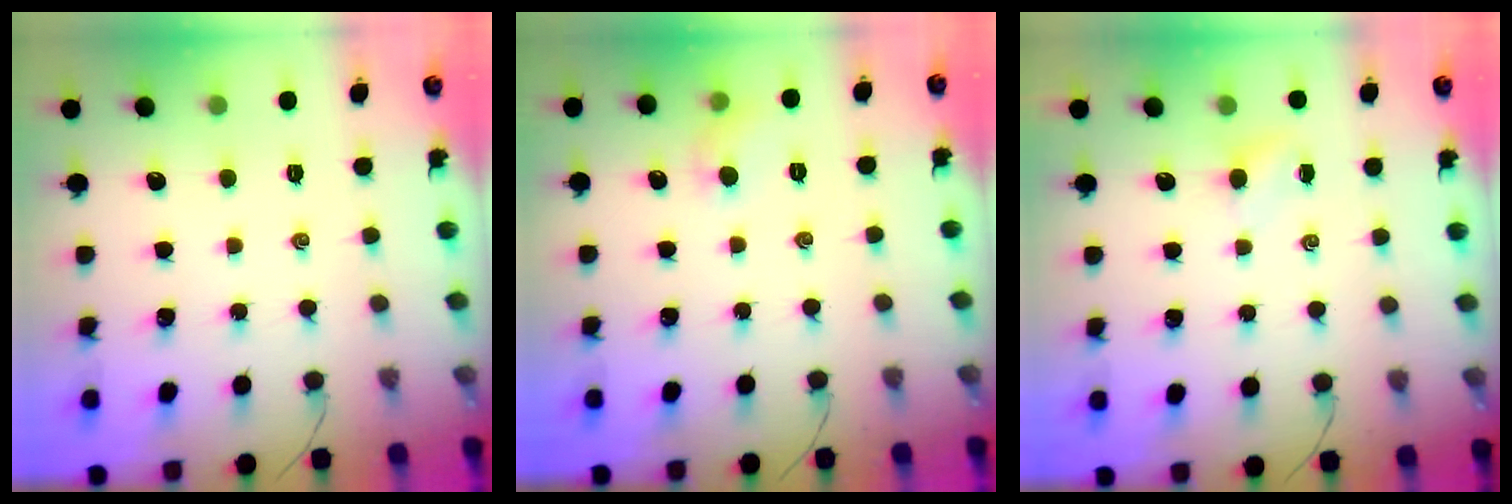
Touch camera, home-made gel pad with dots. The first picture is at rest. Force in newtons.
{"total": 5.6, "press": 5.2, "slide": 1.9}
{"total": 2.9, "press": 2.7, "slide": 1.1}